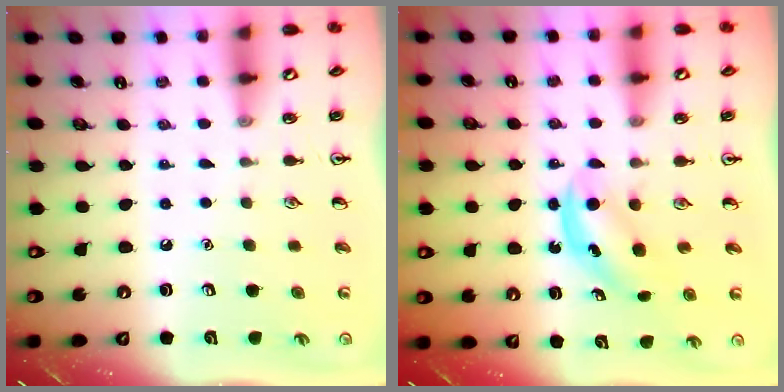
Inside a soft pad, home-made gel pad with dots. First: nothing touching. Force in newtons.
{"total": 5.2, "press": 5.2, "slide": 0.6}